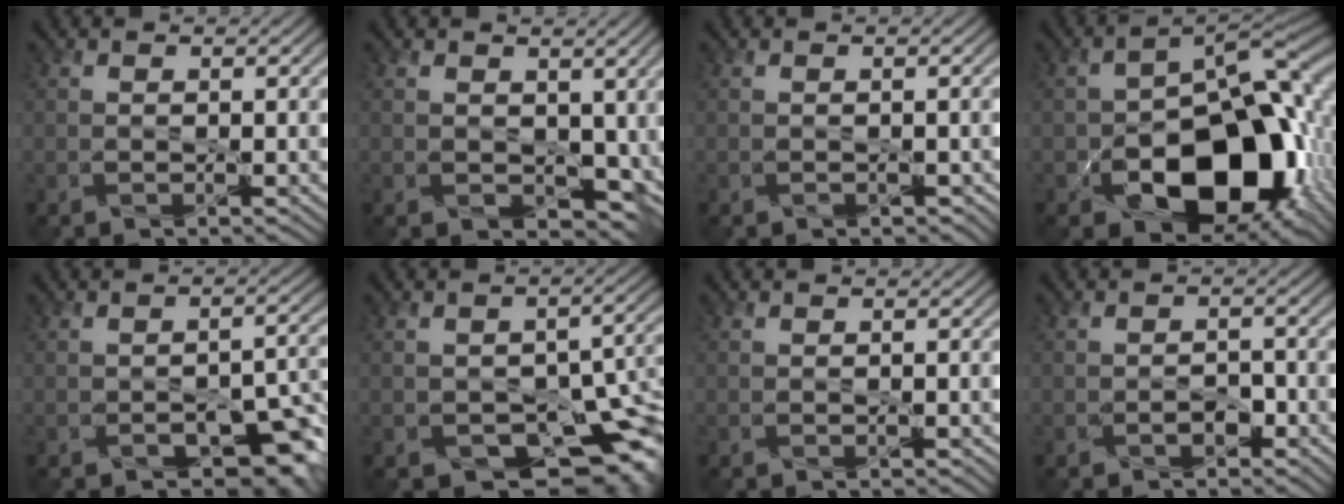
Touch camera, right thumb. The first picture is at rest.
{"total": 6.2, "force": [0.5, 4.5, 4.2], "torque": [-0.075, -0.024, 0.016]}
{"total": 0.5, "force": [-0.3, 0.4, 0.2], "torque": [-0.004, -0.007, -0.002]}
{"total": 17.6, "force": [-5.6, 11.0, 12.5], "torque": [-0.167, -0.034, -0.086]}
{"total": 7.0, "force": [-3.9, 4.0, 4.3], "torque": [-0.051, -0.001, -0.048]}
{"total": 11.9, "force": [-5.7, 7.3, 7.5], "torque": [-0.099, -0.023, -0.073]}
{"total": 0.0}
{"total": 1.7, "force": [-1.0, 1.1, 0.9], "torque": [-0.015, 0.004, -0.016]}